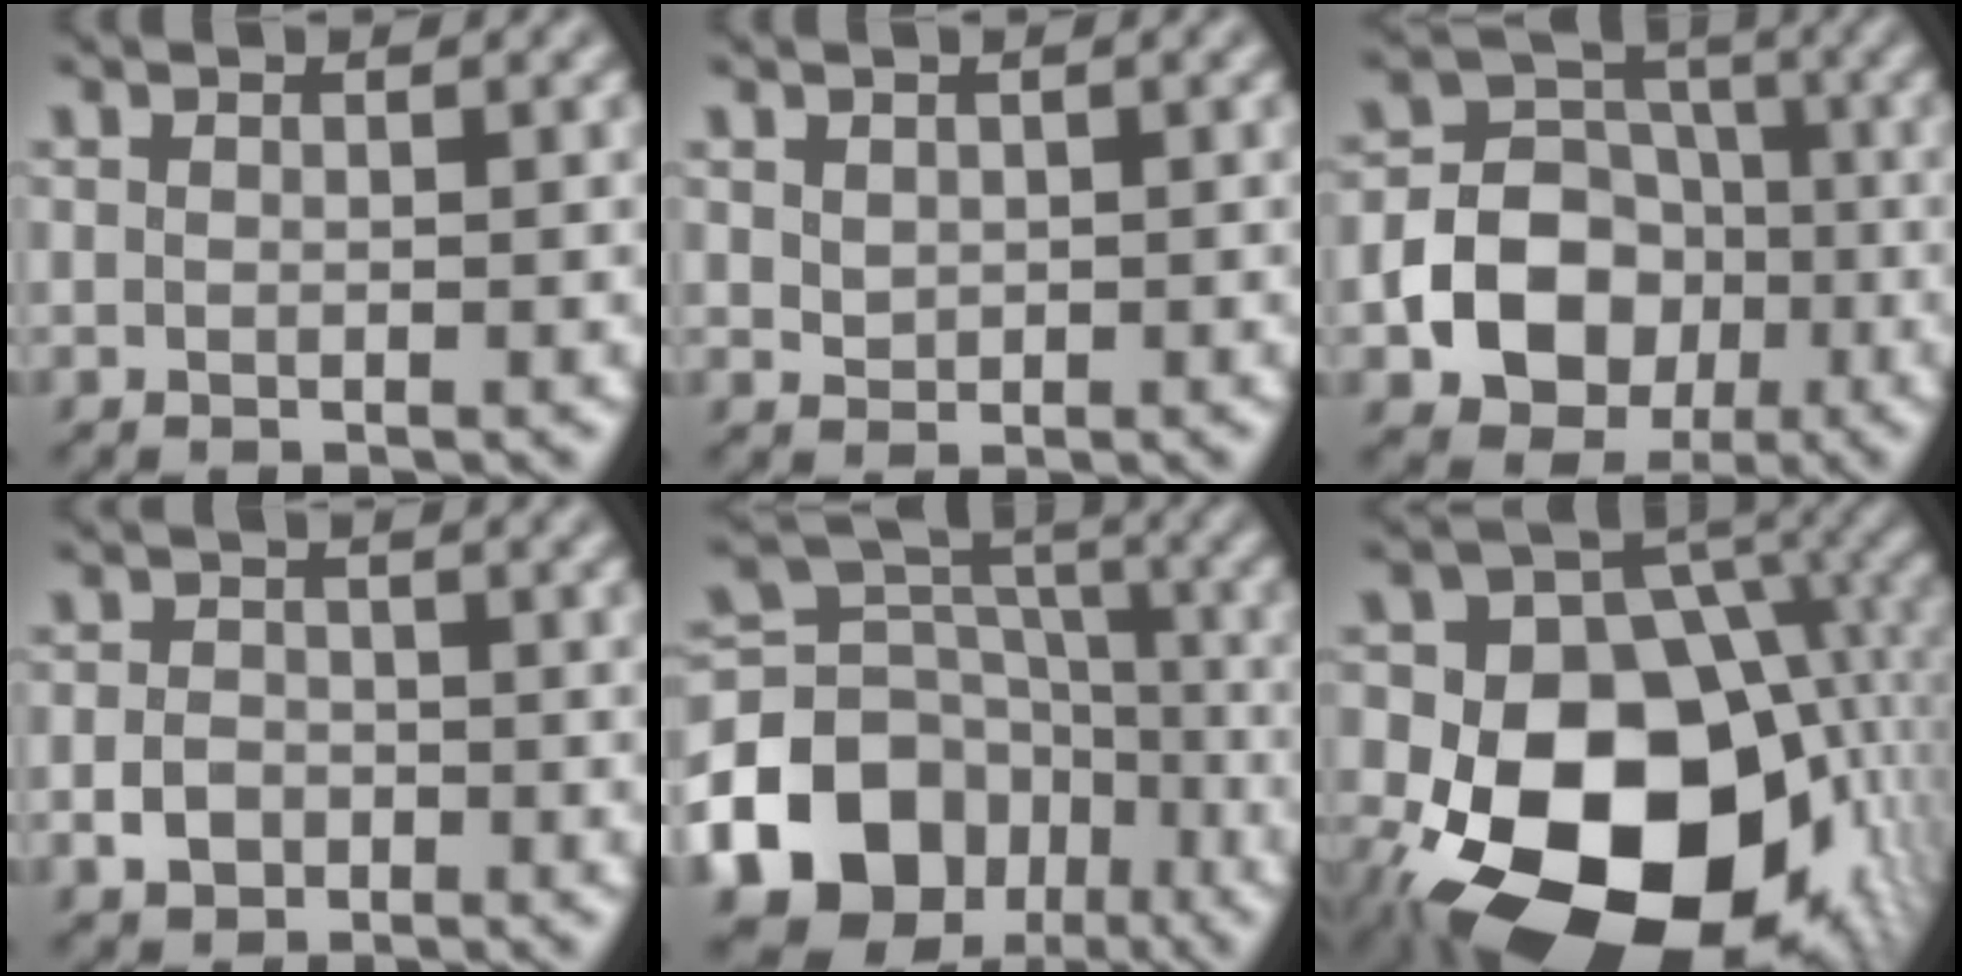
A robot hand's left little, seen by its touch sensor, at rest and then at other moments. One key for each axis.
{"total": 0.9, "fx": 0.4, "fy": 0.8, "fz": 0.3, "tx": -0.009, "ty": -0.002, "tz": 0.013}
{"total": 9.3, "fx": -2.8, "fy": 7.7, "fz": 4.4, "tx": -0.067, "ty": -0.009, "tz": -0.076}
{"total": 2.4, "fx": -1.0, "fy": 1.9, "fz": 1.0, "tx": -0.018, "ty": 0.002, "tz": -0.021}
{"total": 14.6, "fx": -7.1, "fy": 11.3, "fz": 5.9, "tx": -0.148, "ty": 0.000, "tz": -0.125}
{"total": 20.9, "fx": -5.6, "fy": 14.7, "fz": 13.8, "tx": -0.235, "ty": -0.027, "tz": -0.068}